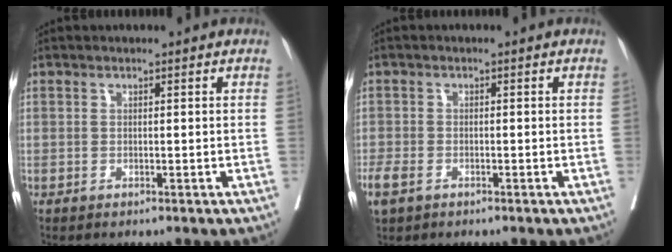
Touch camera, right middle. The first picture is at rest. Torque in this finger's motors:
{"motor_torque": [1.03, -1.11, 0.37, 0.09]}